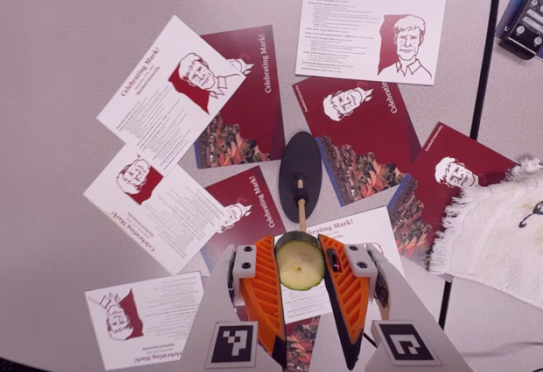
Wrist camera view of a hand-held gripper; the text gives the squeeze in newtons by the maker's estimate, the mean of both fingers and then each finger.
{"total": 11.4, "left": 11.2, "right": 11.7}